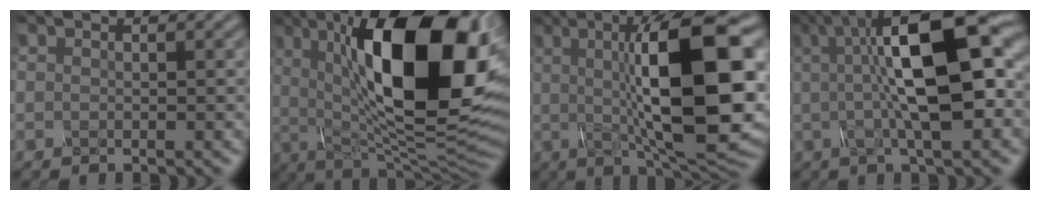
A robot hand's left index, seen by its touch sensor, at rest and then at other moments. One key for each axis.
{"total": 17.9, "fx": 4.3, "fy": 6.7, "fz": 16.0, "tx": -0.237, "ty": 0.001, "tz": 0.059}
{"total": 15.2, "fx": 1.1, "fy": 4.3, "fz": 14.5, "tx": -0.194, "ty": 0.004, "tz": 0.010}
{"total": 12.4, "fx": 1.8, "fy": 3.6, "fz": 11.8, "tx": -0.180, "ty": 0.016, "tz": 0.024}